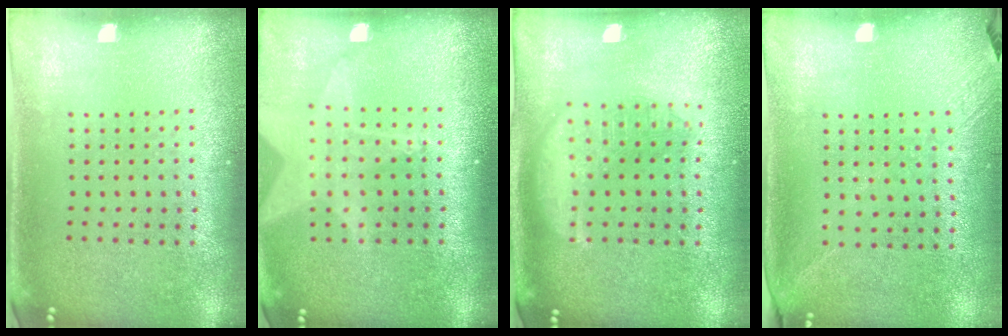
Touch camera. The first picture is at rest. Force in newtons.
{"total": 2.0, "press": 1.5, "slide": 1.3}
{"total": 2.9, "press": 2.9, "slide": 0.3}
{"total": 1.3, "press": 1.0, "slide": 0.9}